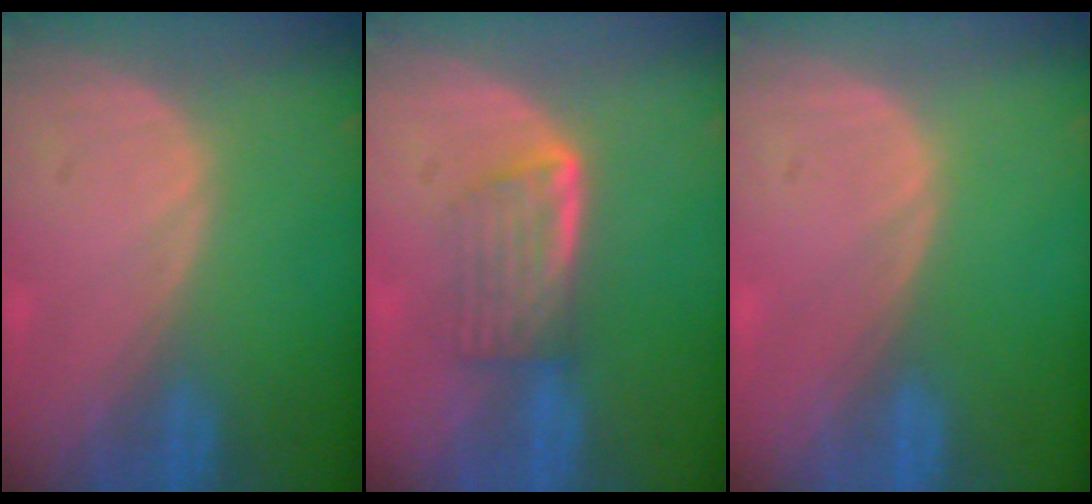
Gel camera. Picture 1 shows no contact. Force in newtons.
{"total": 5.9, "press": 5.0, "slide": 3.1}
{"total": 0.0}